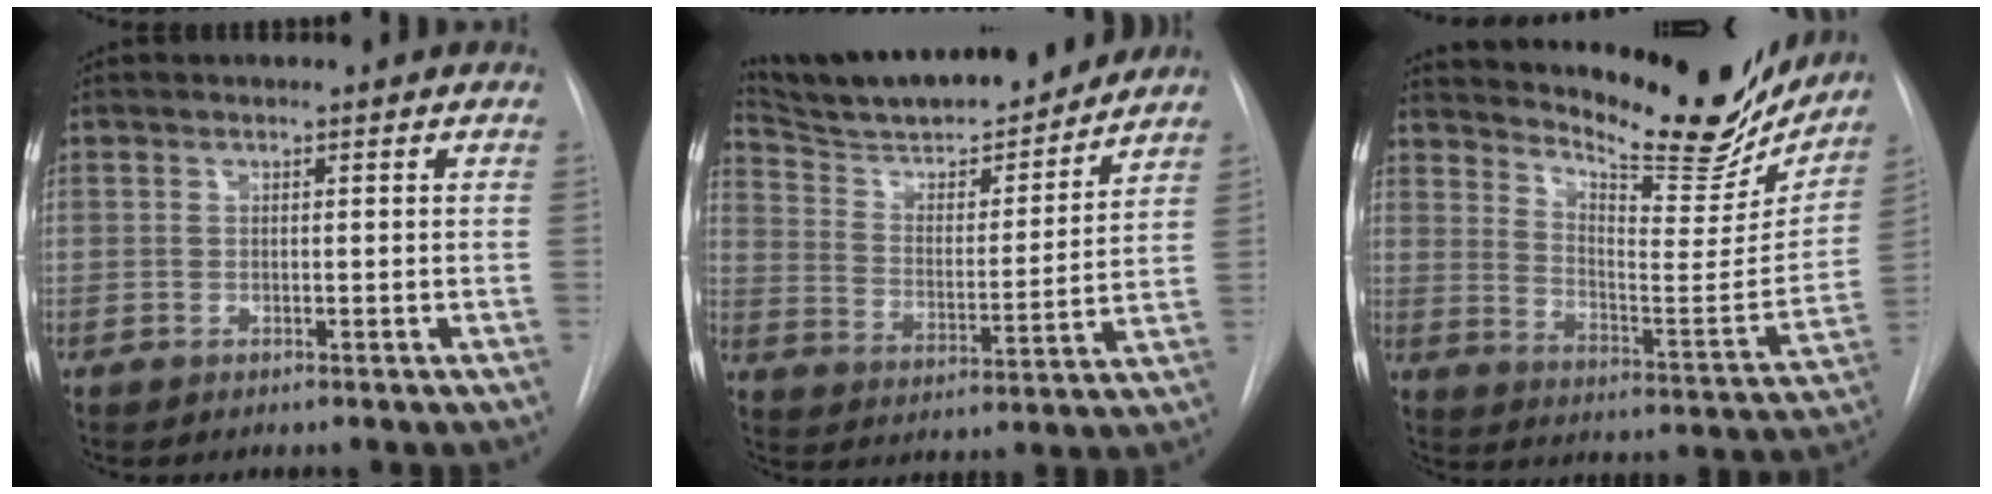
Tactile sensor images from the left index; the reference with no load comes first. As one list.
[{"total": 19.2, "force": [17.5, 2.9, 7.3], "torque": [-0.119, -0.009, 0.273]}, {"total": 20.8, "force": [18.4, 4.9, 8.3], "torque": [-0.124, -0.063, 0.249]}]